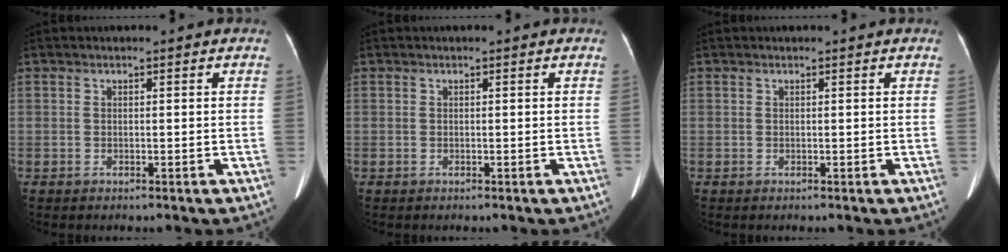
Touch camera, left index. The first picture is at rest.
{"total": 0.0}
{"total": 0.0}